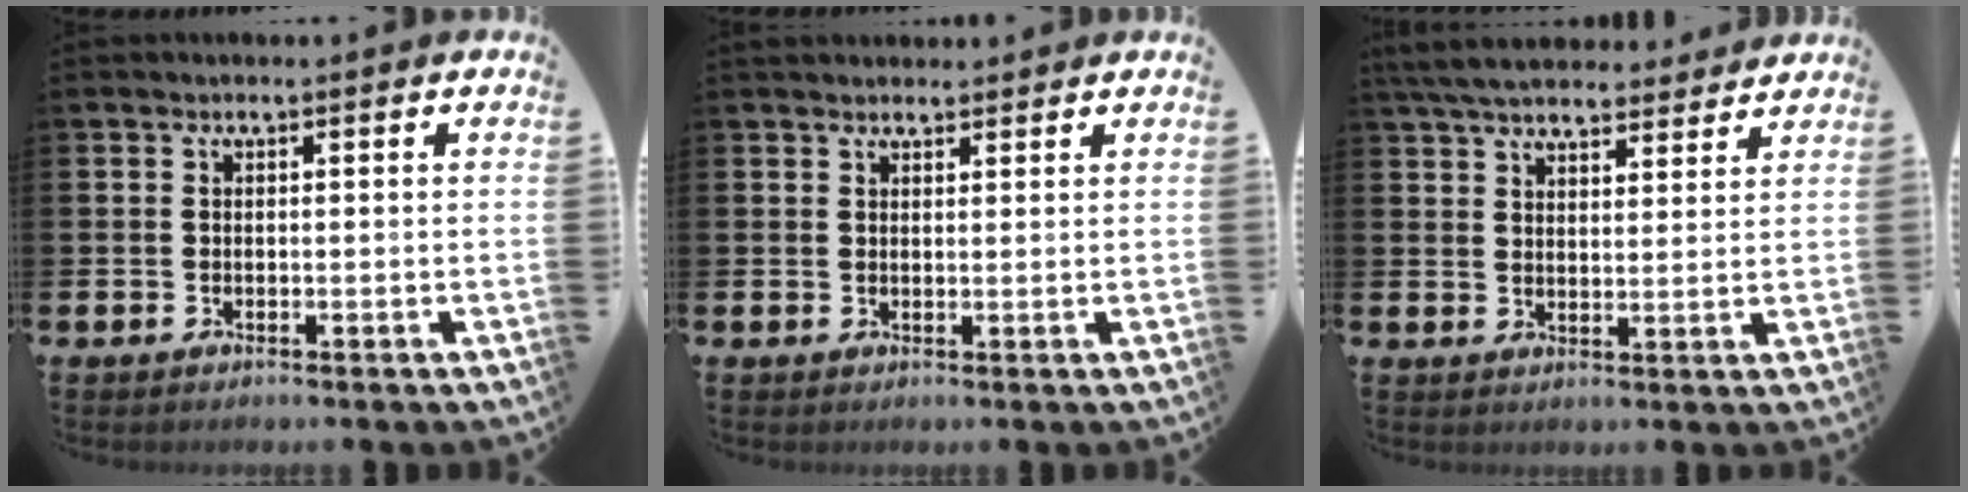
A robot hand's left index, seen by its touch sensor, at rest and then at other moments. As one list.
[{"total": 1.9, "force": [1.8, 0.7, 0.0], "torque": [0.006, -0.004, 0.031]}, {"total": 6.2, "force": [5.9, 1.4, 1.4], "torque": [-0.043, -0.025, 0.107]}]